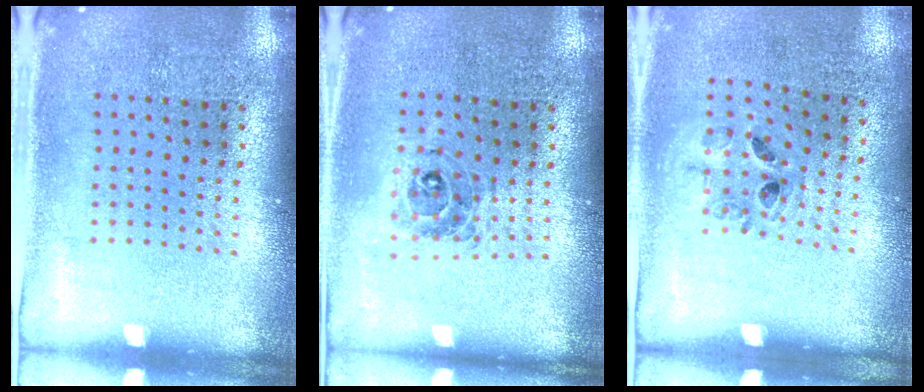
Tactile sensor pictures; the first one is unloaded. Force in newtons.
{"total": 0.7, "press": 0.7, "slide": 0.0}
{"total": 0.9, "press": 0.8, "slide": 0.3}